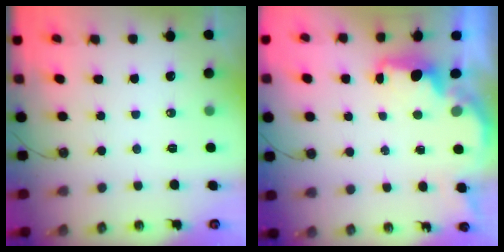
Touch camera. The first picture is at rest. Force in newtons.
{"total": 1.8, "press": 1.7, "slide": 0.5}